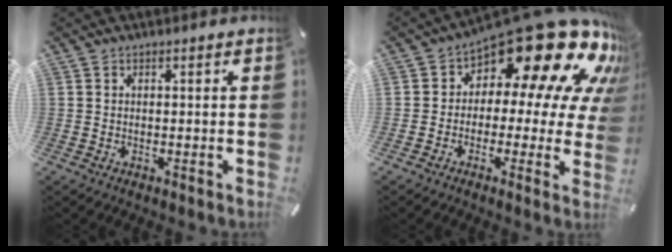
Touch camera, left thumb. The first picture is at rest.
{"total": 20.3, "force": [12.1, 8.7, 13.8], "torque": [-0.195, -0.097, 0.198]}